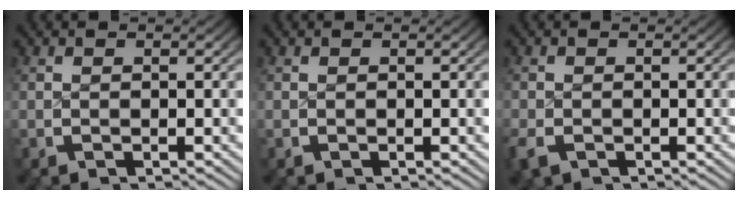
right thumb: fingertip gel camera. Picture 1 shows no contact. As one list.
[{"total": 0.0}, {"total": 1.8, "force": [-1.2, 1.2, 0.6], "torque": [-0.016, -0.009, -0.020]}]